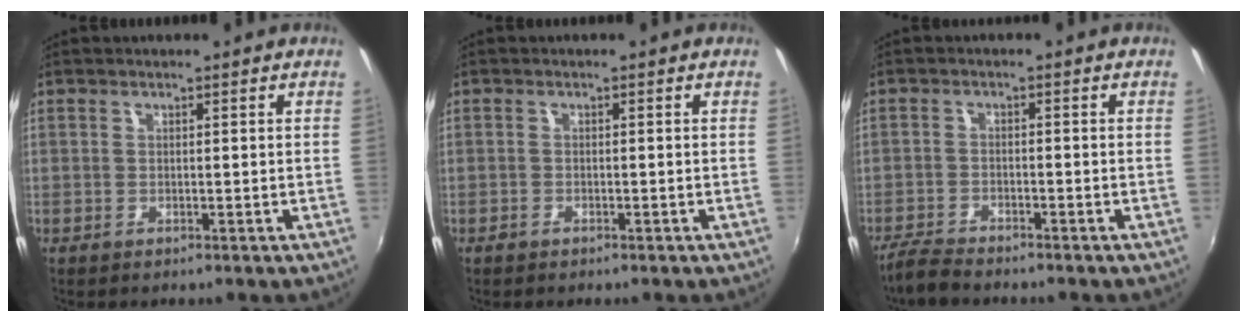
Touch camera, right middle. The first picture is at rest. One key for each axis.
{"total": 1.1, "fx": -0.9, "fy": 0.5, "fz": 0.3, "tx": -0.008, "ty": -0.003, "tz": -0.019}
{"total": 4.3, "fx": -4.1, "fy": 0.7, "fz": 1.2, "tx": -0.044, "ty": -0.014, "tz": -0.082}